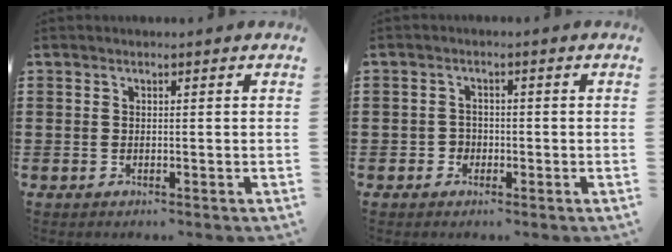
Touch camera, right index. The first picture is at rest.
{"total": 1.8, "force": [-0.9, 1.5, 0.3], "torque": [-0.012, 0.002, -0.022]}